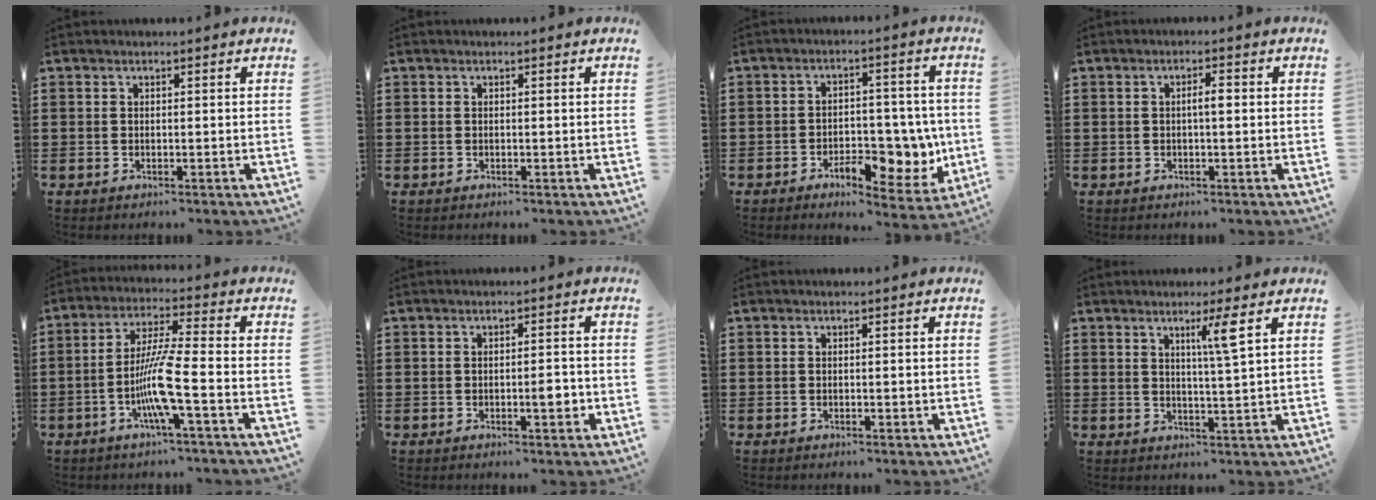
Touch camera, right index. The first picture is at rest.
{"total": 0.0}
{"total": 8.7, "force": [-2.9, 5.0, 6.4], "torque": [-0.072, 0.004, -0.047]}
{"total": 2.1, "force": [0.0, 0.5, 2.0], "torque": [-0.038, 0.002, -0.002]}
{"total": 8.5, "force": [-3.0, 0.1, 8.0], "torque": [-0.168, -0.017, -0.065]}
{"total": 3.1, "force": [-0.8, 0.8, 2.8], "torque": [-0.038, 0.000, -0.016]}
{"total": 0.0}
{"total": 4.7, "force": [2.2, -0.5, 4.1], "torque": [-0.070, -0.011, 0.030]}